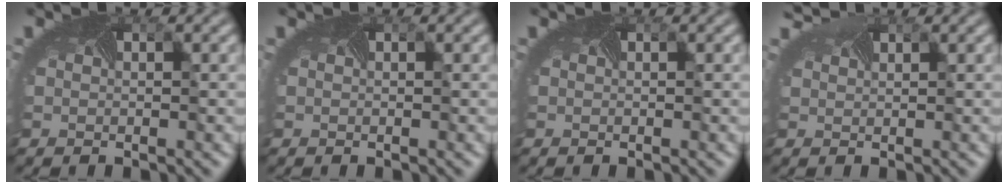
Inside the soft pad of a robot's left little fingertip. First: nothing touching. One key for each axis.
{"total": 0.0}
{"total": 0.0}
{"total": 1.8, "fx": 1.7, "fy": 0.3, "fz": 0.2, "tx": -0.014, "ty": 0.003, "tz": 0.019}